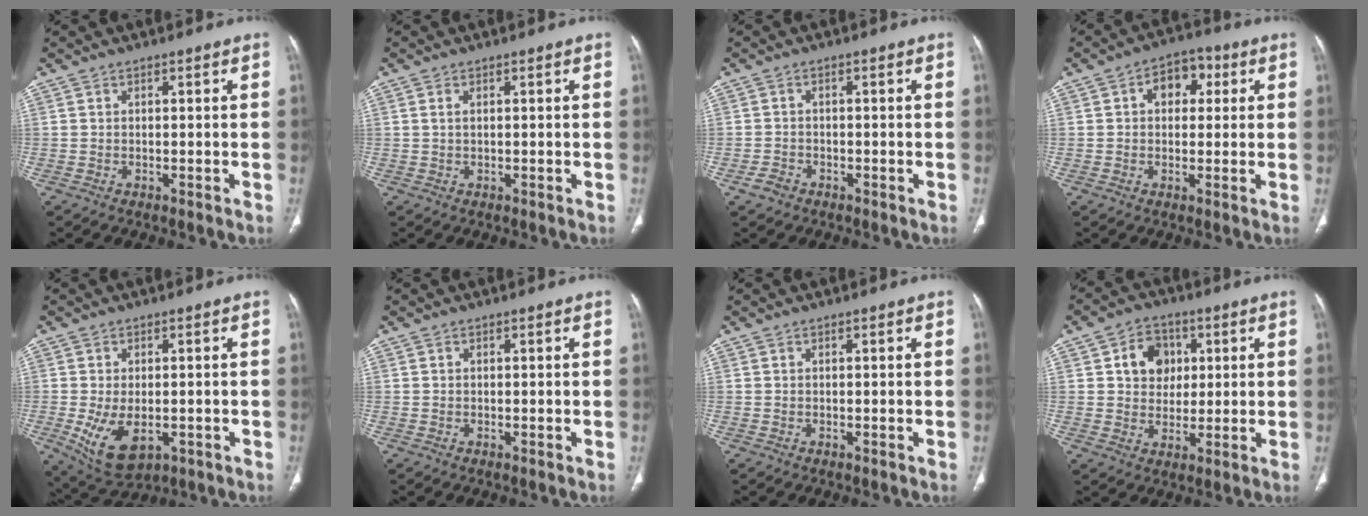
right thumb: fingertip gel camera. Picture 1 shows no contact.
{"total": 1.1, "force": [0.4, 0.4, 0.9], "torque": [-0.024, 0.005, 0.010]}
{"total": 2.1, "force": [-1.4, 1.5, 0.7], "torque": [-0.014, 0.009, -0.023]}
{"total": 7.1, "force": [1.8, 5.0, 4.7], "torque": [-0.033, 0.013, 0.020]}
{"total": 9.2, "force": [-2.4, 5.2, 7.2], "torque": [-0.130, -0.009, -0.023]}
{"total": 0.0}
{"total": 0.0}
{"total": 8.3, "force": [2.3, 6.8, 4.2], "torque": [-0.027, -0.002, 0.037]}